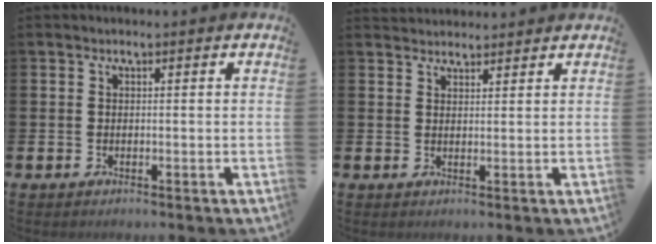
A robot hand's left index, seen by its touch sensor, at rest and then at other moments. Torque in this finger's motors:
{"motor_torque": [0.93, -1.21, 0.10, 0.04]}